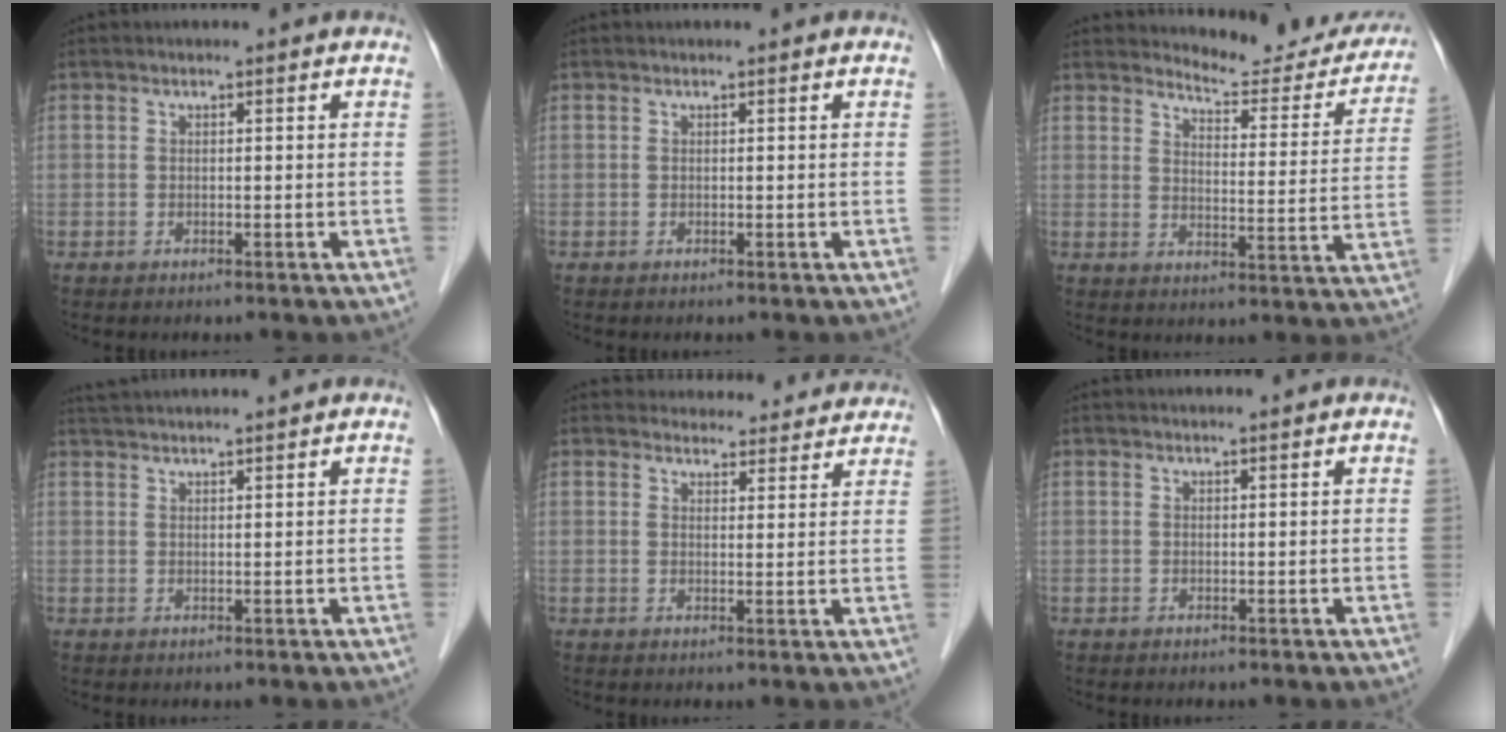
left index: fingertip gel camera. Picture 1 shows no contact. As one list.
[{"total": 0.0}, {"total": 14.0, "force": [13.5, 2.7, 2.3], "torque": [-0.009, -0.056, 0.148]}, {"total": 6.9, "force": [6.3, -0.5, 2.7], "torque": [-0.044, 0.033, 0.096]}, {"total": 10.0, "force": [9.6, 2.9, 0.9], "torque": [0.021, 0.007, 0.094]}, {"total": 1.5, "force": [1.3, -0.1, 0.6], "torque": [-0.006, 0.011, 0.018]}]